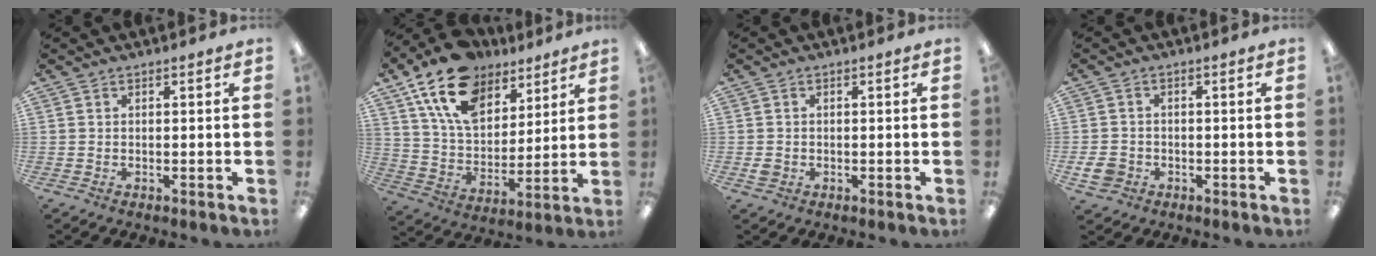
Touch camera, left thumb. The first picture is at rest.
{"total": 18.3, "force": [12.1, 10.6, 8.8], "torque": [-0.165, -0.053, 0.222]}
{"total": 1.5, "force": [-0.3, 1.3, 0.7], "torque": [-0.012, 0.004, -0.006]}
{"total": 3.9, "force": [-1.5, 3.3, 1.5], "torque": [-0.035, 0.004, -0.029]}